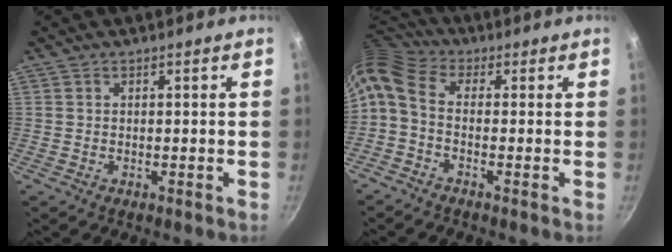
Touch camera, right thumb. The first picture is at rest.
{"total": 8.1, "force": [0.1, 5.0, 6.4], "torque": [-0.138, 0.029, -0.016]}